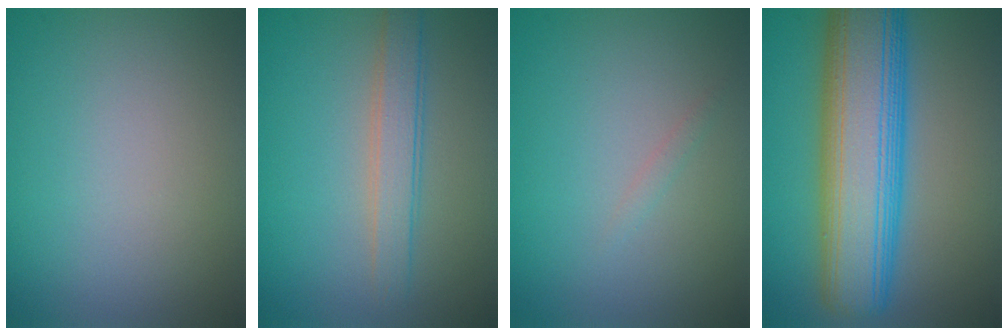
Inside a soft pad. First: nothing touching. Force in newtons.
{"total": 2.7, "press": 2.7, "slide": 0.0}
{"total": 0.5, "press": 0.5, "slide": 0.0}
{"total": 11.4, "press": 11.4, "slide": 0.2}